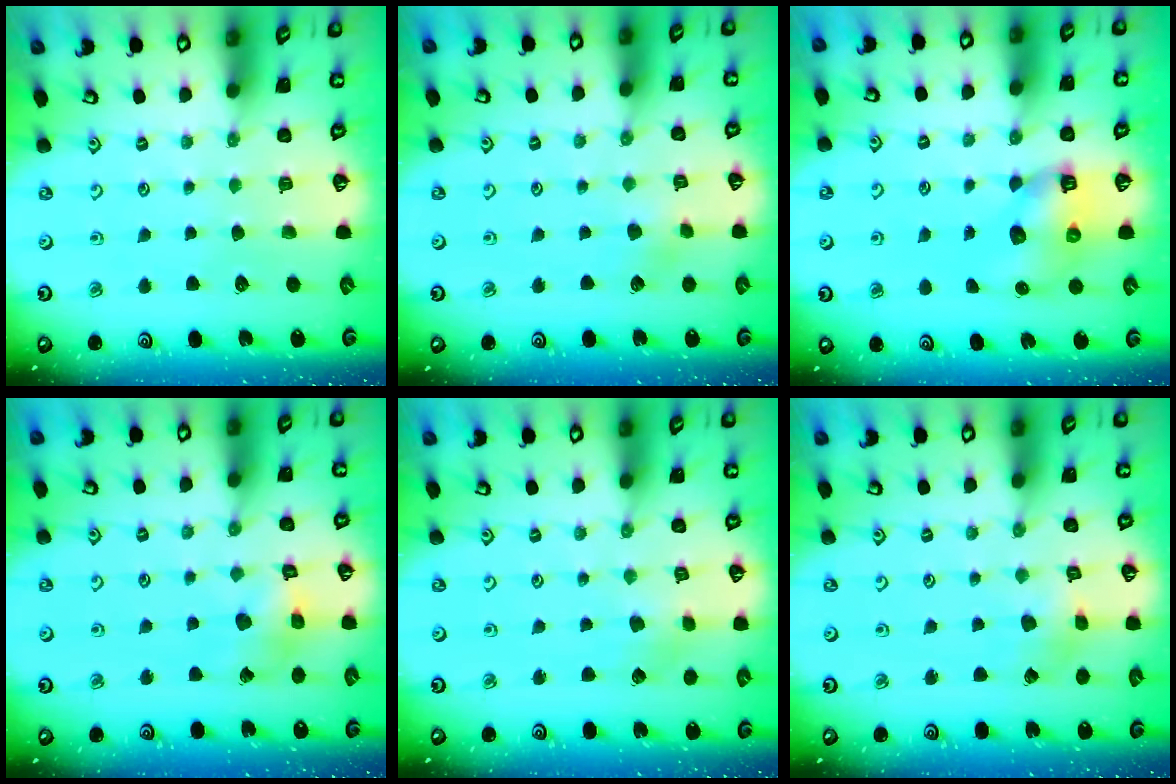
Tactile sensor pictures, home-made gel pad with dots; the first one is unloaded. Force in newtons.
{"total": 3.4, "press": 3.4, "slide": 0.3}
{"total": 7.4, "press": 7.3, "slide": 0.9}
{"total": 7.6, "press": 7.5, "slide": 0.7}
{"total": 2.1, "press": 2.1, "slide": 0.3}
{"total": 2.5, "press": 2.5, "slide": 0.3}